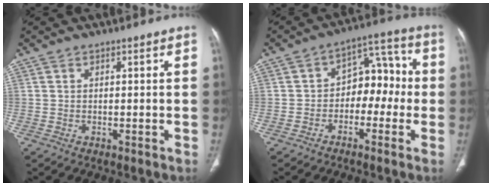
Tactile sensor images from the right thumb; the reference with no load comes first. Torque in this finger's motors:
{"motor_torque": [-0.31, 0.20, -0.16, 0.09, 0.03]}